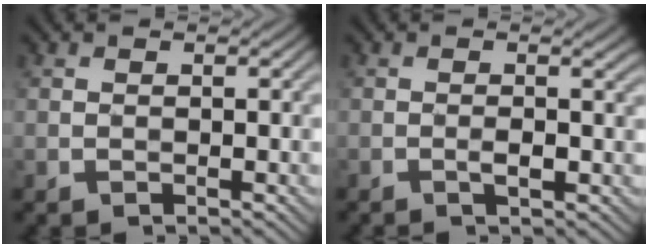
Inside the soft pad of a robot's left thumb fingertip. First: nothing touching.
{"total": 1.9, "force": [-0.5, 0.0, 1.9], "torque": [-0.034, 0.003, -0.010]}